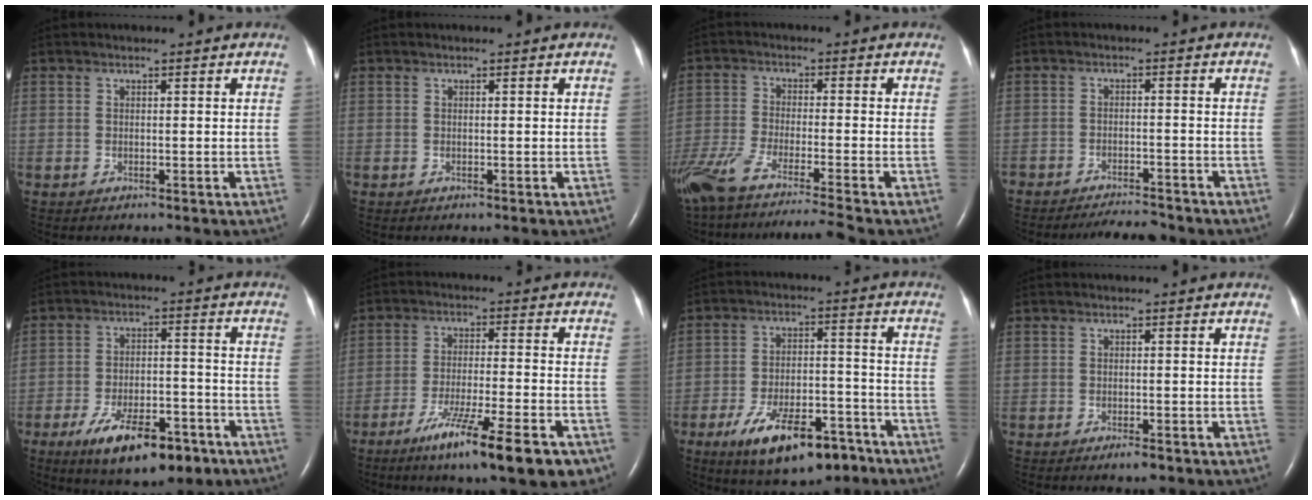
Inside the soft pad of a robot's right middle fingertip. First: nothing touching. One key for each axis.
{"total": 0.0}
{"total": 15.7, "fx": -13.1, "fy": -1.2, "fz": 8.5, "tx": -0.161, "ty": -0.042, "tz": -0.222}
{"total": 5.2, "fx": -5.1, "fy": 0.5, "fz": 1.2, "tx": -0.017, "ty": -0.013, "tz": -0.081}
{"total": 12.6, "fx": -7.6, "fy": 4.6, "fz": 9.0, "tx": -0.146, "ty": -0.005, "tz": -0.116}
{"total": 14.3, "fx": -8.9, "fy": 0.7, "fz": 11.1, "tx": -0.155, "ty": -0.032, "tz": -0.138}
{"total": 13.3, "fx": -8.3, "fy": 5.1, "fz": 9.0, "tx": -0.152, "ty": 0.002, "tz": -0.130}
{"total": 1.3, "fx": -0.9, "fy": 0.1, "fz": 0.9, "tx": -0.013, "ty": -0.002, "tz": -0.014}